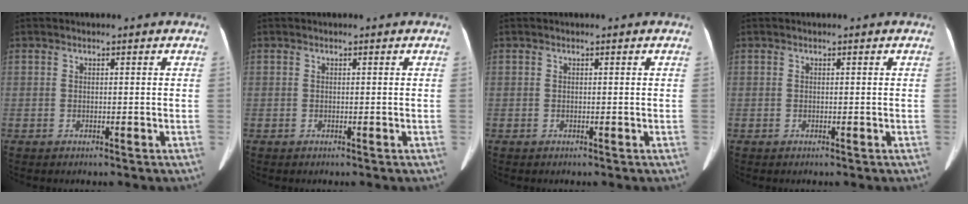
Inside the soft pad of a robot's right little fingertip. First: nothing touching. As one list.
[{"total": 0.0}, {"total": 0.0}, {"total": 0.0}]